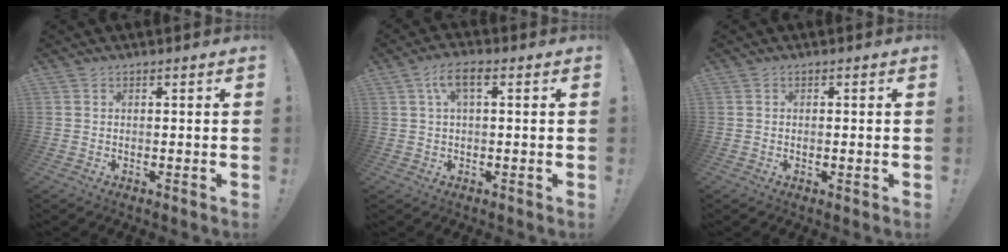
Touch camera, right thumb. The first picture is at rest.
{"total": 5.5, "force": [1.4, 2.0, 4.8], "torque": [-0.091, 0.008, 0.025]}
{"total": 0.6, "force": [-0.1, 0.2, 0.5], "torque": [-0.001, -0.003, -0.004]}